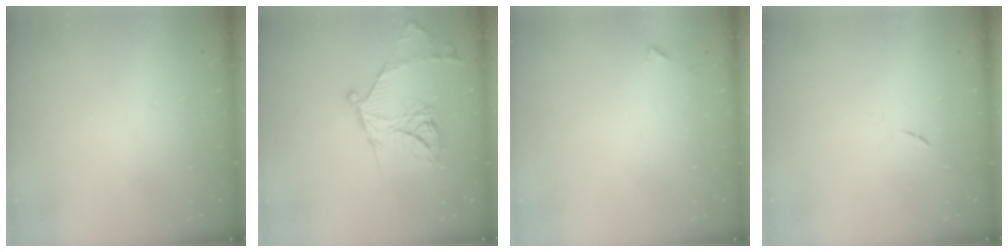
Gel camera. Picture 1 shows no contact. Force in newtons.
{"total": 18.4, "press": 18.4, "slide": 1.3}
{"total": 3.5, "press": 3.5, "slide": 0.3}
{"total": 4.8, "press": 4.8, "slide": 0.5}